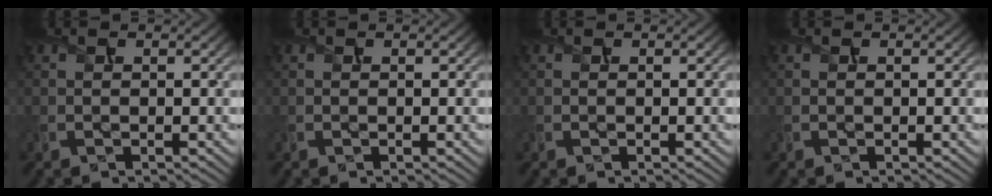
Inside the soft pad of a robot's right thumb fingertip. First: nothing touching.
{"total": 0.0}
{"total": 0.0}
{"total": 0.0}